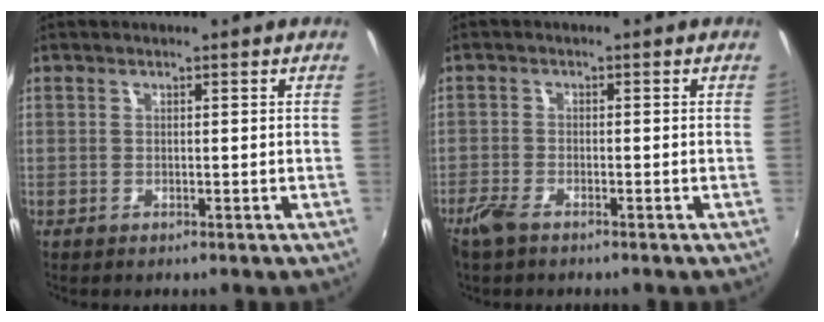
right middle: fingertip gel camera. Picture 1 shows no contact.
{"total": 3.6, "force": [-2.7, 1.2, 2.0], "torque": [-0.055, -0.008, -0.056]}